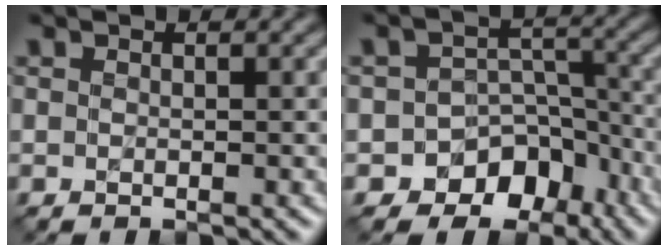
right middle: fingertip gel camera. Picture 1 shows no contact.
{"total": 8.2, "force": [-5.6, 5.5, 2.2], "torque": [0.004, 0.008, -0.083]}